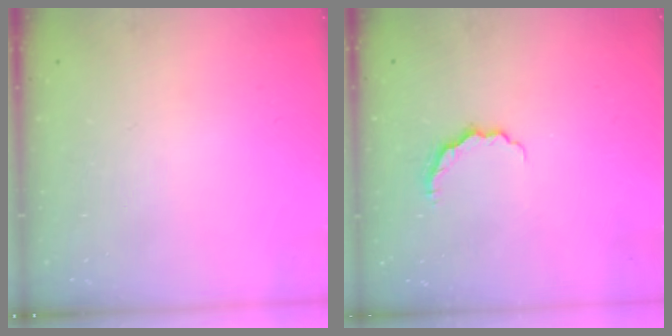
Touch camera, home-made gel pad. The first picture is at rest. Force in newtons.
{"total": 4.5, "press": 4.4, "slide": 0.9}